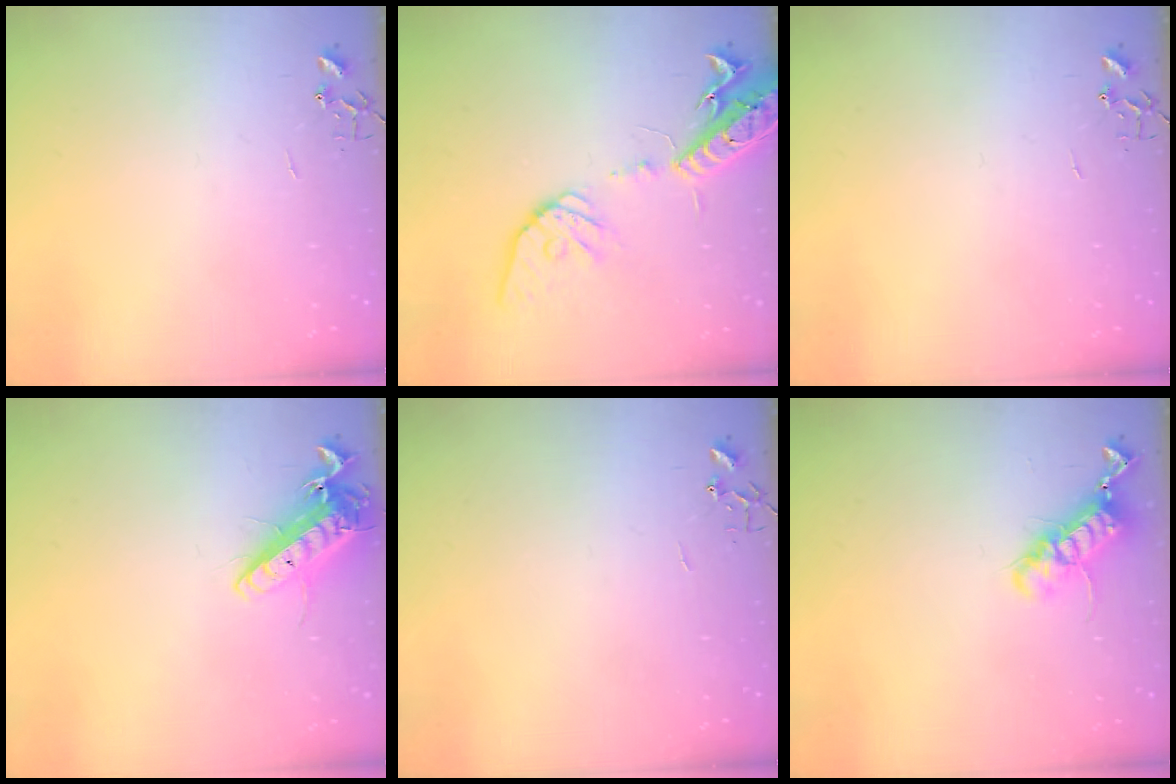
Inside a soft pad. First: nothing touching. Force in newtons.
{"total": 17.5, "press": 17.1, "slide": 3.5}
{"total": 0.0}
{"total": 14.0, "press": 13.9, "slide": 2.0}
{"total": 0.0}
{"total": 12.7, "press": 12.6, "slide": 1.6}